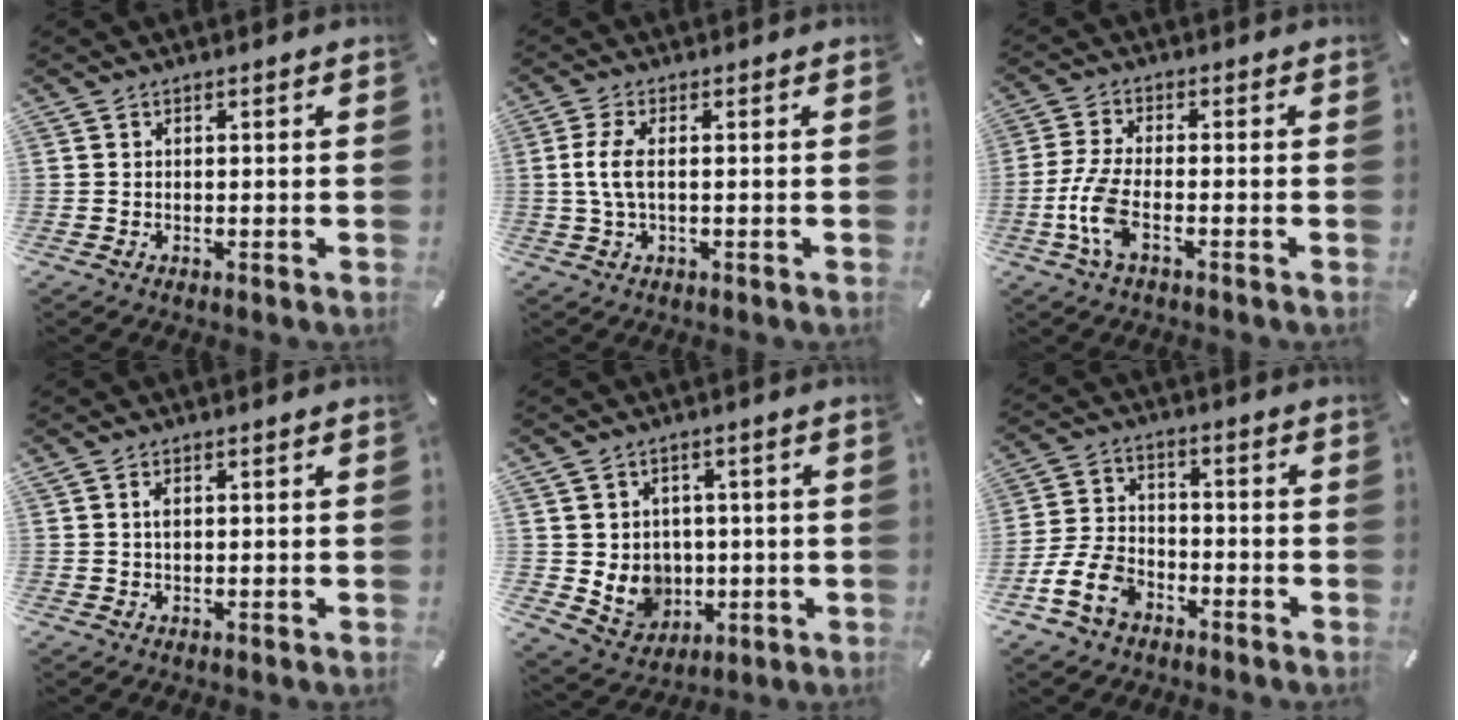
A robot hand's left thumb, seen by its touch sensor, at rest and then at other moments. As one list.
[{"total": 5.3, "force": [0.1, 1.6, 5.1], "torque": [-0.115, -0.006, -0.004]}, {"total": 8.1, "force": [-2.9, 2.6, 7.1], "torque": [-0.160, -0.011, -0.053]}, {"total": 1.5, "force": [0.4, 0.7, 1.3], "torque": [-0.027, 0.004, 0.005]}, {"total": 7.8, "force": [0.5, 7.7, 1.5], "torque": [-0.053, -0.015, 0.020]}, {"total": 10.6, "force": [-5.4, 7.5, 5.3], "torque": [-0.116, 0.030, -0.098]}]